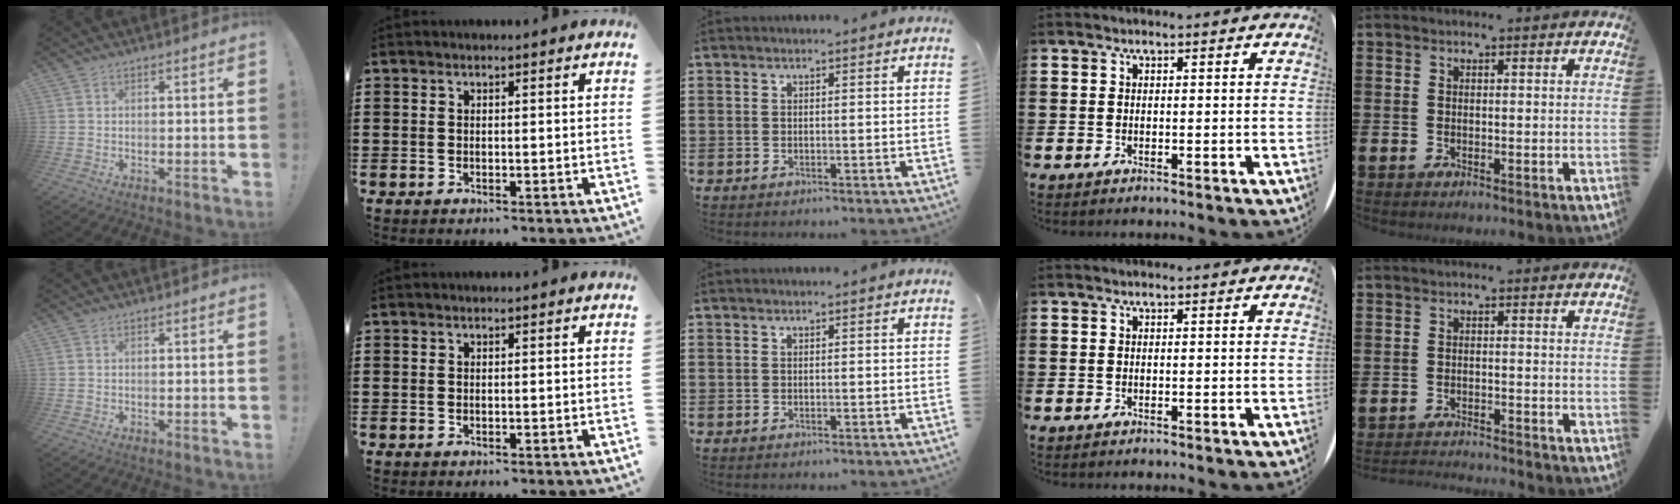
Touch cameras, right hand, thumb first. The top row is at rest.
{"little": {"total": 1.7, "force": [-1.7, -0.1, -0.1], "torque": [-0.003, 0.003, -0.037]}}